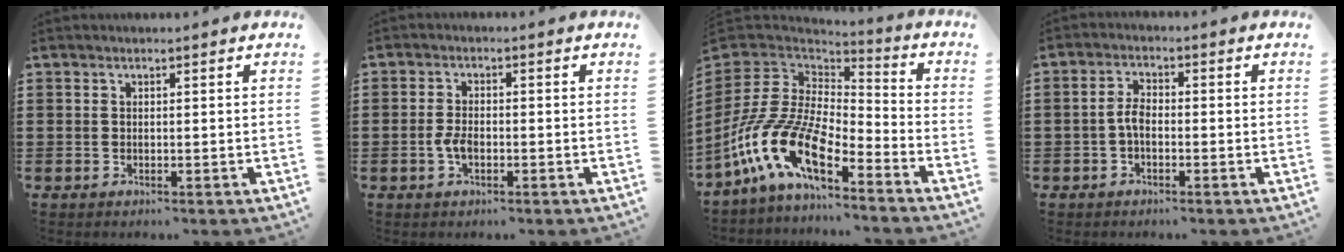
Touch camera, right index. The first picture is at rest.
{"total": 2.7, "force": [-0.9, 1.3, 2.2], "torque": [-0.057, -0.003, -0.020]}
{"total": 14.6, "force": [-8.1, 6.3, 10.4], "torque": [-0.252, 0.005, -0.166]}
{"total": 3.0, "force": [-0.9, 1.4, 2.5], "torque": [-0.062, 0.000, -0.023]}